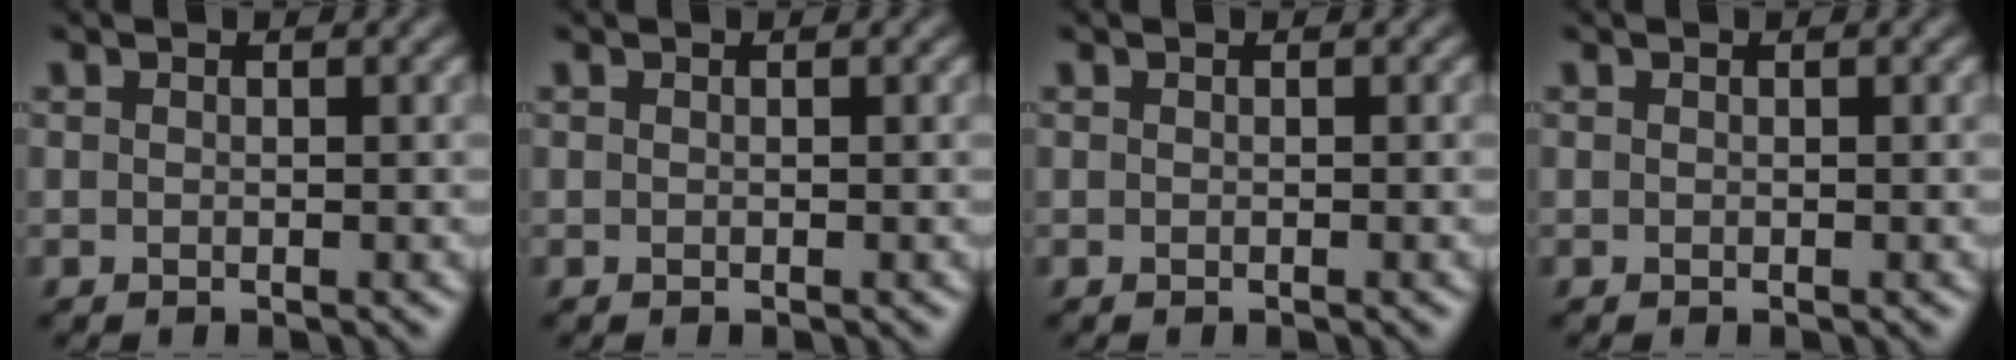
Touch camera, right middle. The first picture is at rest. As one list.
[{"total": 0.0}, {"total": 0.0}, {"total": 0.0}]